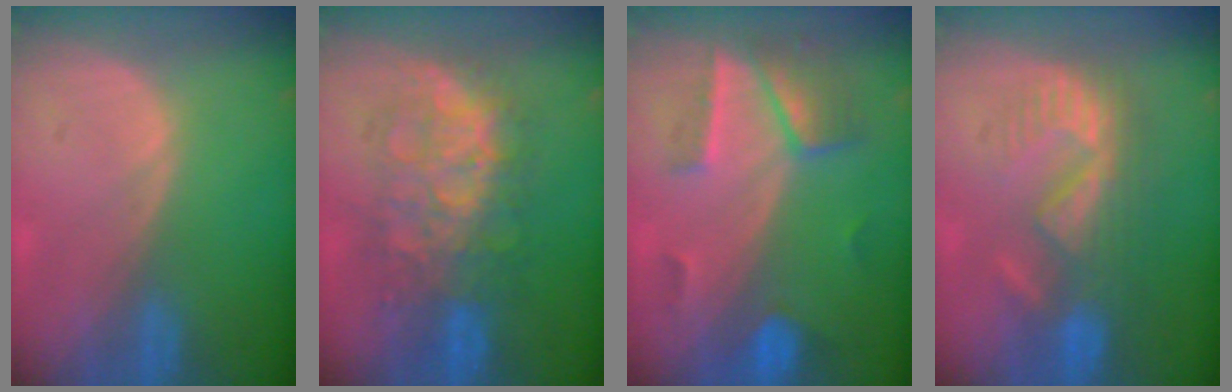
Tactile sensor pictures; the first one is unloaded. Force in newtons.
{"total": 9.4, "press": 9.3, "slide": 0.6}
{"total": 7.2, "press": 6.3, "slide": 3.4}
{"total": 8.7, "press": 8.1, "slide": 3.0}